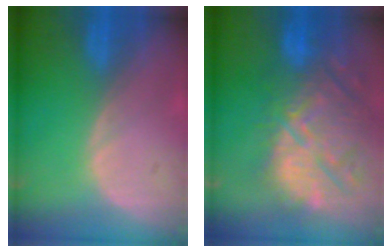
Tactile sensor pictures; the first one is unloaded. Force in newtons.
{"total": 14.0, "press": 12.5, "slide": 6.2}